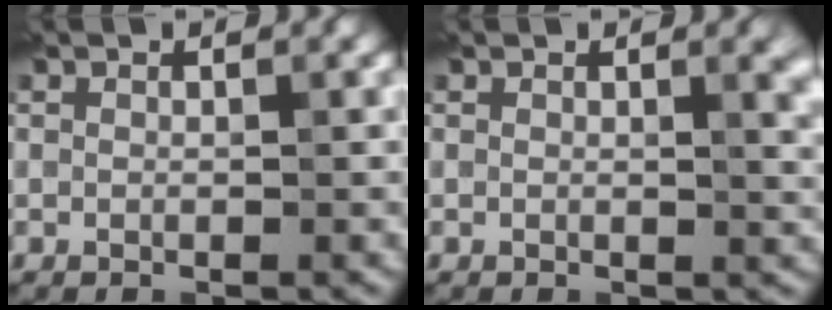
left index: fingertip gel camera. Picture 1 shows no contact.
{"total": 3.2, "force": [1.1, 1.2, 2.7], "torque": [-0.028, 0.000, 0.017]}